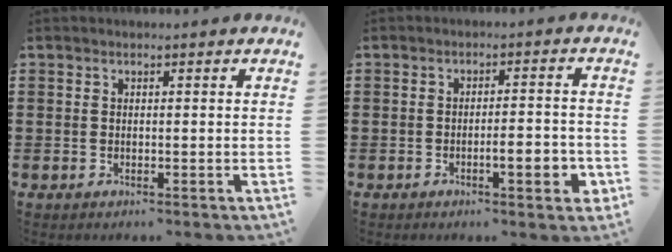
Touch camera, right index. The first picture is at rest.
{"total": 4.4, "force": [-1.7, 1.1, 3.9], "torque": [-0.055, -0.001, -0.031]}